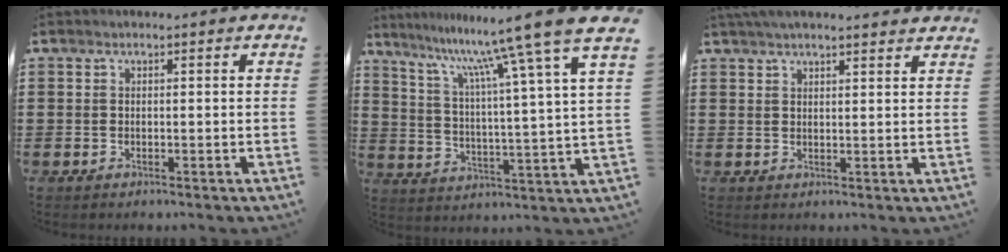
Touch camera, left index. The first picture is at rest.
{"total": 12.4, "force": [10.3, -1.1, 6.8], "torque": [-0.155, -0.068, 0.161]}
{"total": 3.0, "force": [2.9, 0.1, 0.9], "torque": [-0.025, -0.002, 0.054]}